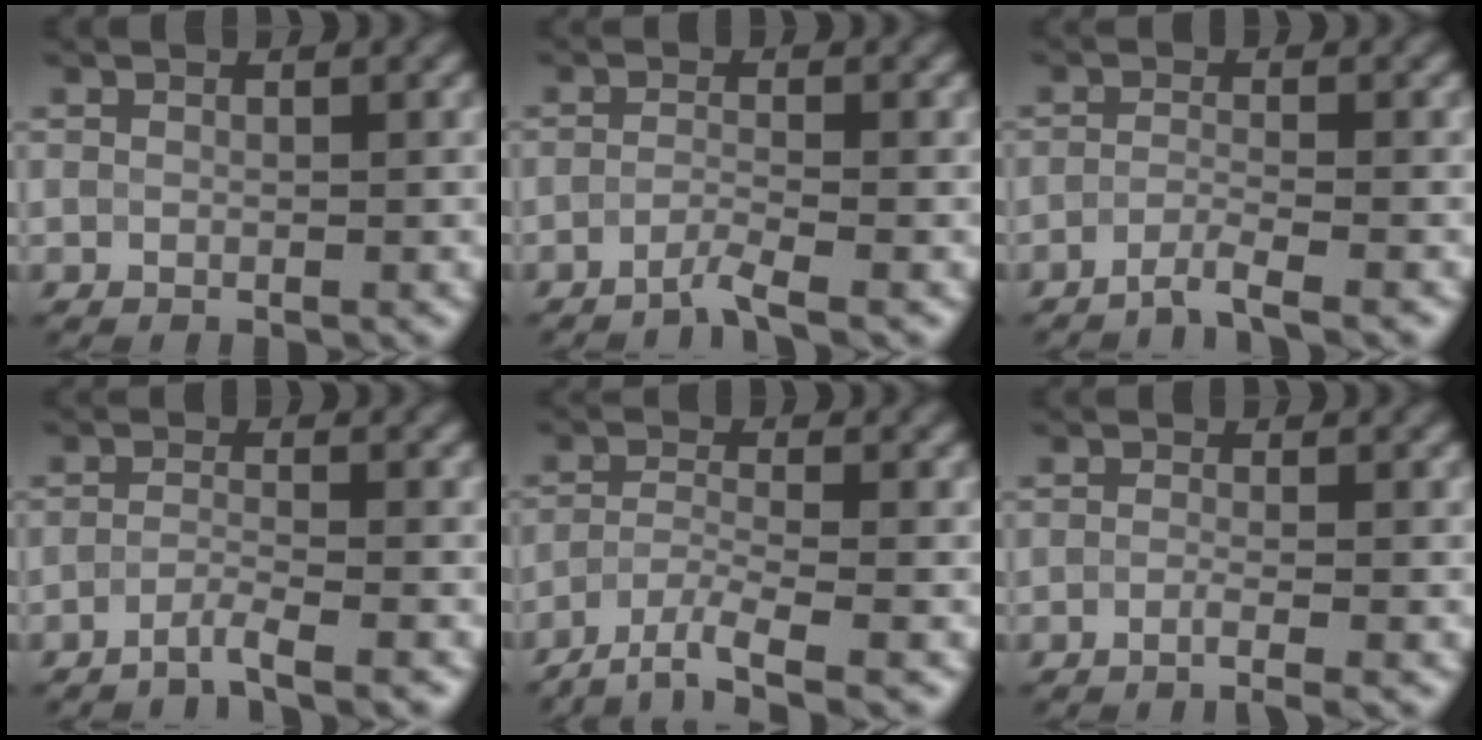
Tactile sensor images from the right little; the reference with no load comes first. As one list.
[{"total": 2.0, "force": [-1.9, -0.3, 0.2], "torque": [-0.003, 0.000, -0.045]}, {"total": 2.4, "force": [-2.3, -0.2, 0.4], "torque": [-0.004, 0.000, -0.054]}, {"total": 2.4, "force": [-2.3, -0.2, 0.4], "torque": [-0.003, 0.000, -0.053]}, {"total": 3.8, "force": [-3.5, 0.4, 1.5], "torque": [-0.033, -0.008, -0.069]}, {"total": 1.7, "force": [-1.5, 0.1, 0.8], "torque": [-0.001, -0.003, -0.035]}]